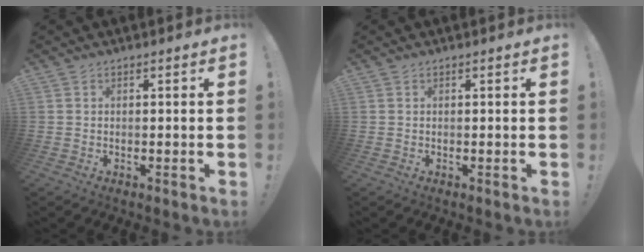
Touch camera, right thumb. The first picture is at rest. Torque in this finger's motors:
{"motor_torque": [0.02, 0.00, -0.08, 0.10, 0.04]}